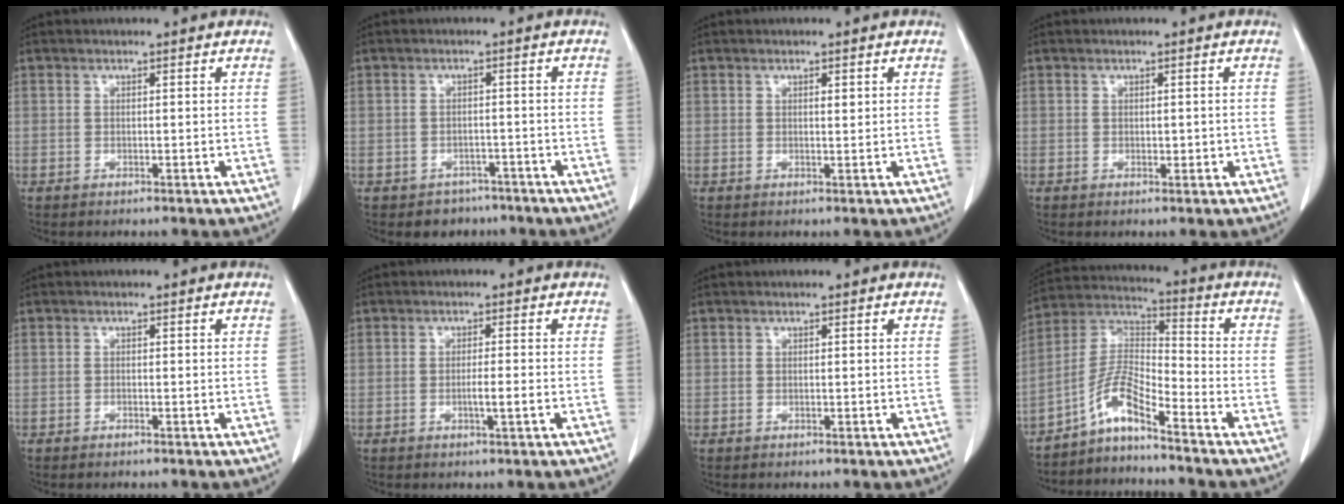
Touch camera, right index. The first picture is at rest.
{"total": 3.7, "force": [-2.7, 2.5, 0.1], "torque": [-0.002, 0.012, -0.035]}
{"total": 1.0, "force": [0.4, 0.3, 0.8], "torque": [-0.015, -0.001, 0.006]}
{"total": 1.2, "force": [-0.1, 0.8, 0.9], "torque": [-0.008, 0.000, 0.000]}
{"total": 0.6, "force": [-0.5, 0.0, 0.3], "torque": [-0.009, -0.001, -0.009]}
{"total": 2.3, "force": [-0.7, -0.2, 2.2], "torque": [-0.040, -0.002, -0.014]}
{"total": 0.0}
{"total": 7.6, "force": [-5.6, 0.7, 5.1], "torque": [-0.110, 0.017, -0.112]}